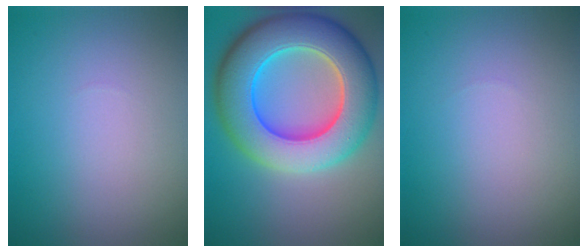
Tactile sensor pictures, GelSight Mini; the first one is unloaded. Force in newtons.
{"total": 12.2, "press": 12.2, "slide": 0.4}
{"total": 0.0}